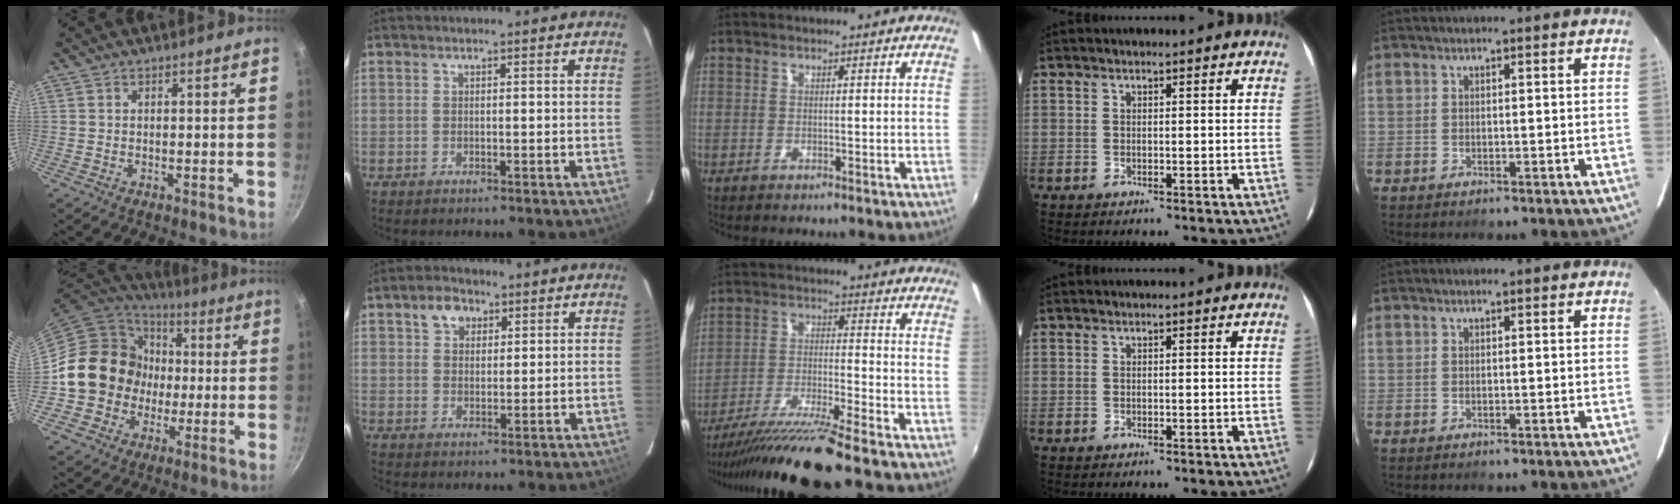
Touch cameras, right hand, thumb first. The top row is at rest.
{"thumb": {"total": 16.7, "force": [-0.6, 15.2, 6.9], "torque": [-0.086, 0.031, -0.012]}, "index": {"total": 4.6, "force": [2.3, 3.4, 2.1], "torque": [-0.031, 0.015, 0.042]}, "middle": {"total": 13.5, "force": [-11.6, -1.5, 6.8], "torque": [-0.138, -0.026, -0.207]}}